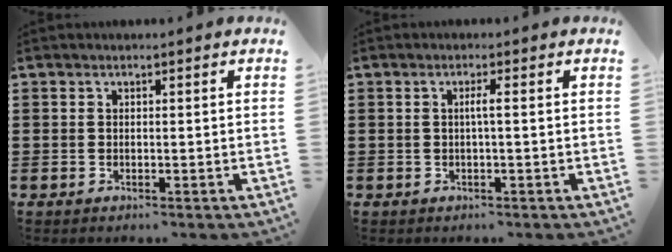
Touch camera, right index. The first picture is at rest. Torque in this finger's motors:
{"motor_torque": [0.31, -0.24, 0.05, 0.04]}